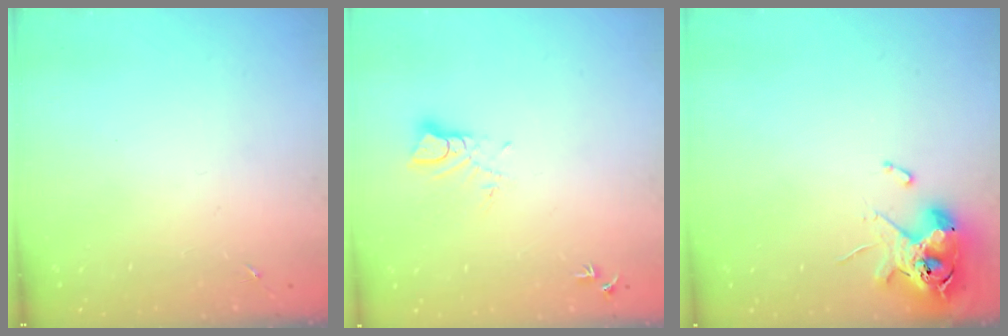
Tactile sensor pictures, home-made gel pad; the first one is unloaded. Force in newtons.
{"total": 4.3, "press": 4.3, "slide": 0.4}
{"total": 11.6, "press": 11.4, "slide": 2.0}